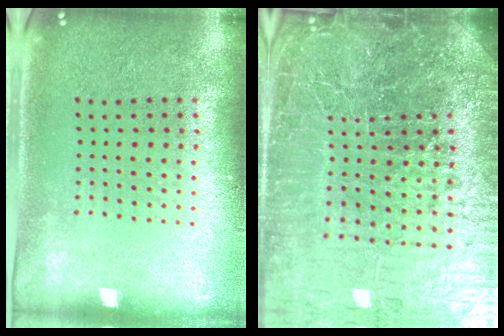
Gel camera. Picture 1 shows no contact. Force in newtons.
{"total": 7.7, "press": 6.7, "slide": 3.9}